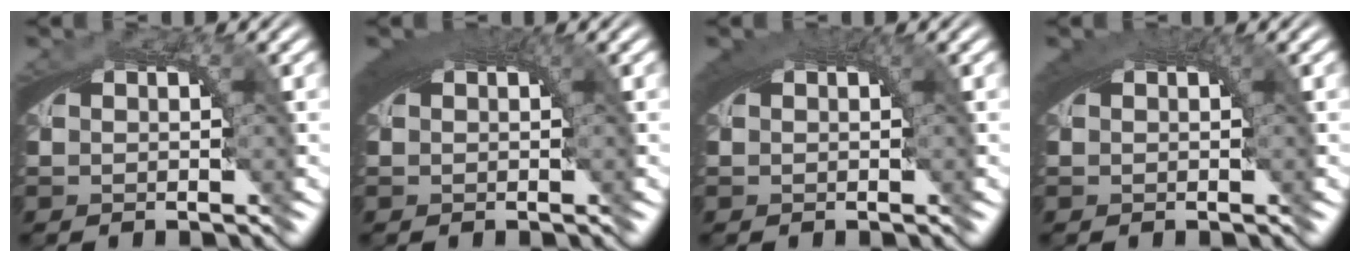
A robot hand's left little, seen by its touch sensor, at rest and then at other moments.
{"total": 3.0, "force": [1.2, 0.8, 2.6], "torque": [-0.033, 0.010, 0.017]}
{"total": 2.3, "force": [0.9, 0.5, 2.1], "torque": [-0.025, 0.008, 0.015]}
{"total": 2.1, "force": [0.9, 0.4, 1.9], "torque": [-0.024, 0.007, 0.014]}